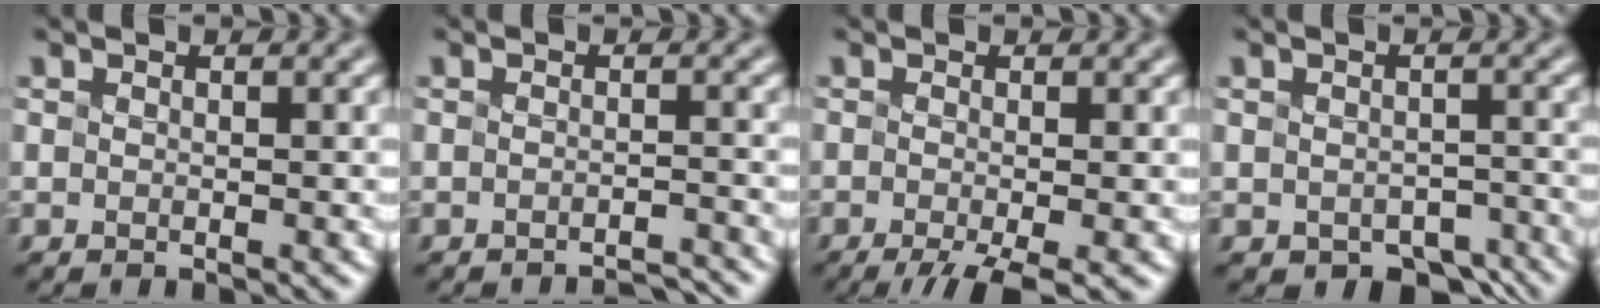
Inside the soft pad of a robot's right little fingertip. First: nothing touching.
{"total": 2.4, "force": [-2.3, 0.2, 0.6], "torque": [0.004, 0.005, -0.032]}
{"total": 4.3, "force": [-2.4, 0.9, 3.4], "torque": [-0.054, -0.008, -0.044]}
{"total": 4.0, "force": [-2.6, 2.2, 2.1], "torque": [-0.021, -0.012, -0.032]}